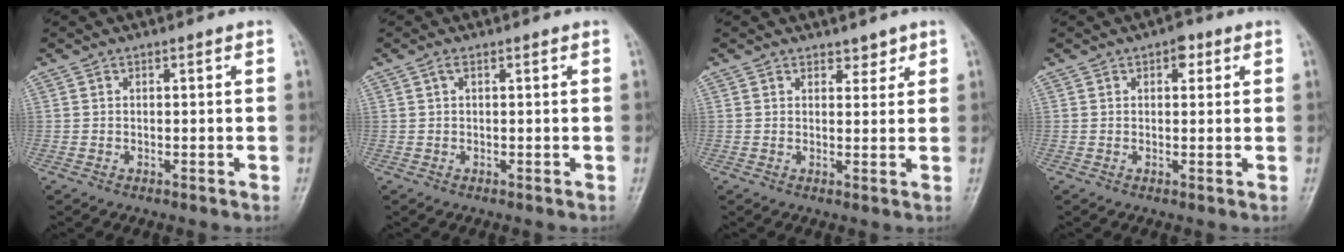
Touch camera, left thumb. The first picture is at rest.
{"total": 0.6, "force": [0.3, 0.2, 0.5], "torque": [-0.016, 0.006, 0.003]}
{"total": 2.3, "force": [1.8, 1.3, 0.7], "torque": [0.010, -0.010, 0.022]}
{"total": 2.7, "force": [1.2, 1.6, 1.8], "torque": [-0.011, 0.001, 0.011]}